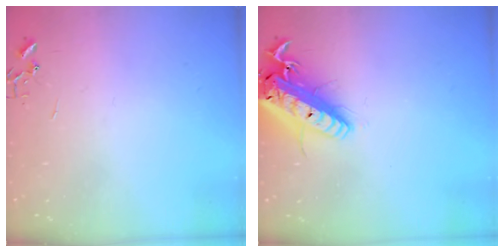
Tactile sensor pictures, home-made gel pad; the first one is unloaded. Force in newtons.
{"total": 20.4, "press": 20.0, "slide": 4.2}